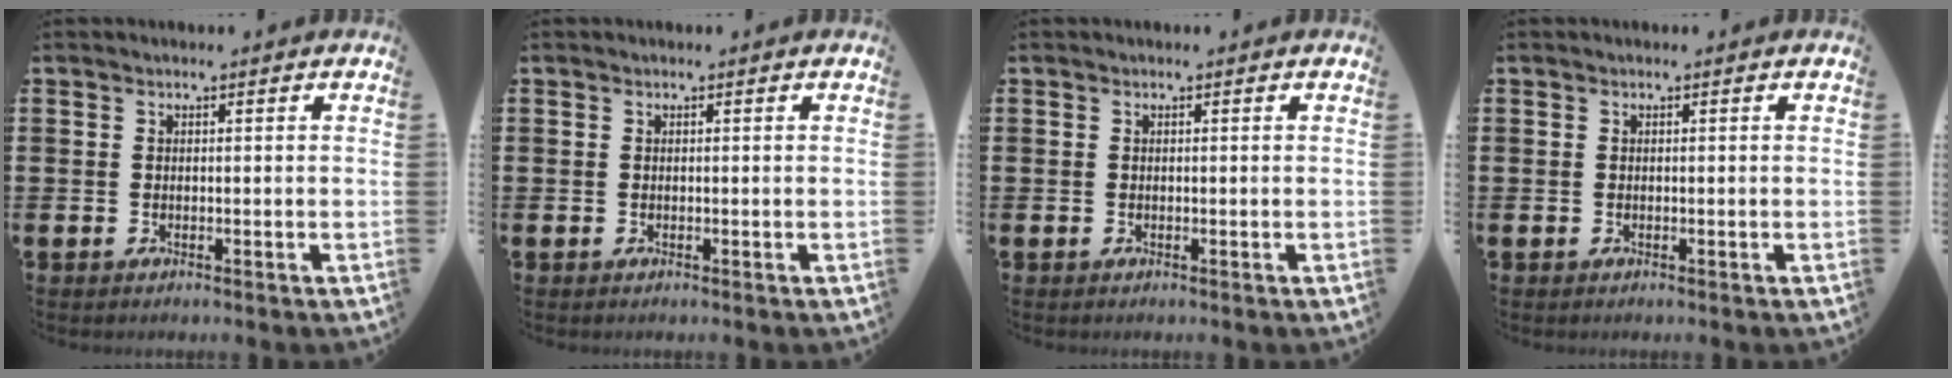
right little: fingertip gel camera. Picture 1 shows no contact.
{"total": 0.0}
{"total": 0.0}
{"total": 0.0}